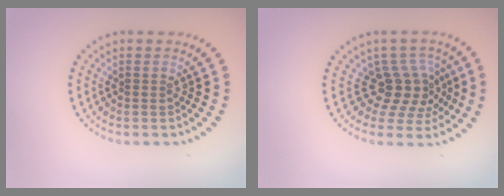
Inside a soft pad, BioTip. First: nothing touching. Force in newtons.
{"total": 3.6, "press": 2.6, "slide": 2.5}